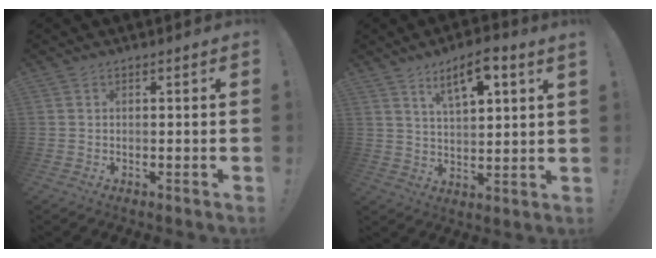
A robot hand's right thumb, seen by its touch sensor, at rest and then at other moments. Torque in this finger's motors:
{"motor_torque": [1.38, 1.45, 0.52, -0.09, 0.05]}